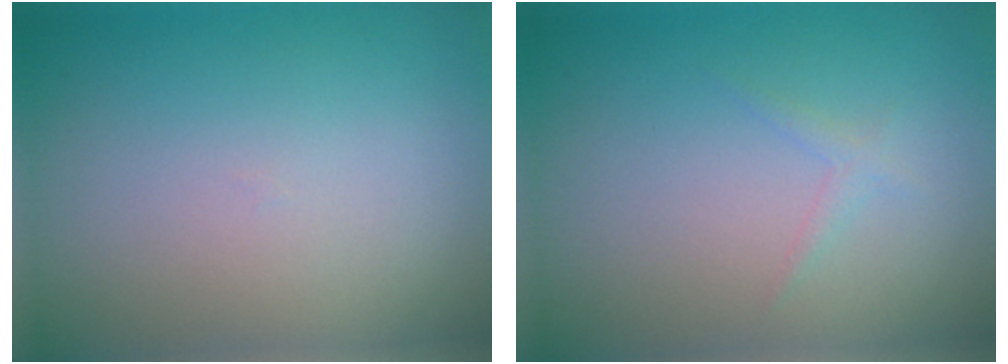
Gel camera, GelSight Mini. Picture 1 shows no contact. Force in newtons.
{"total": 0.7, "press": 0.7, "slide": 0.0}